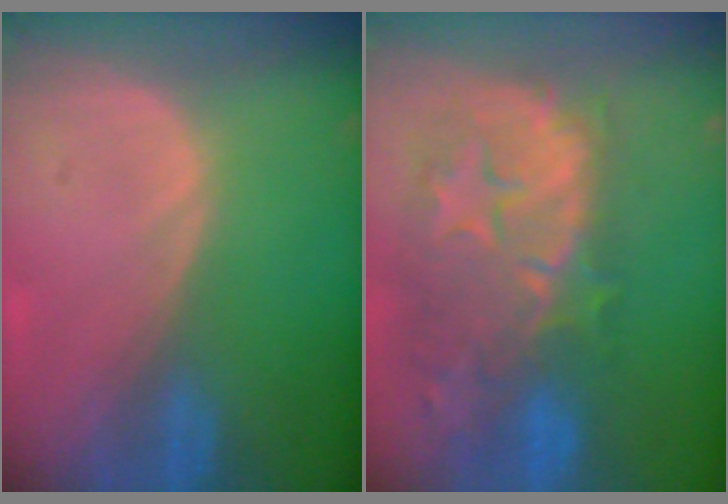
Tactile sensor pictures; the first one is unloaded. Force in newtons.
{"total": 11.7, "press": 10.7, "slide": 4.8}